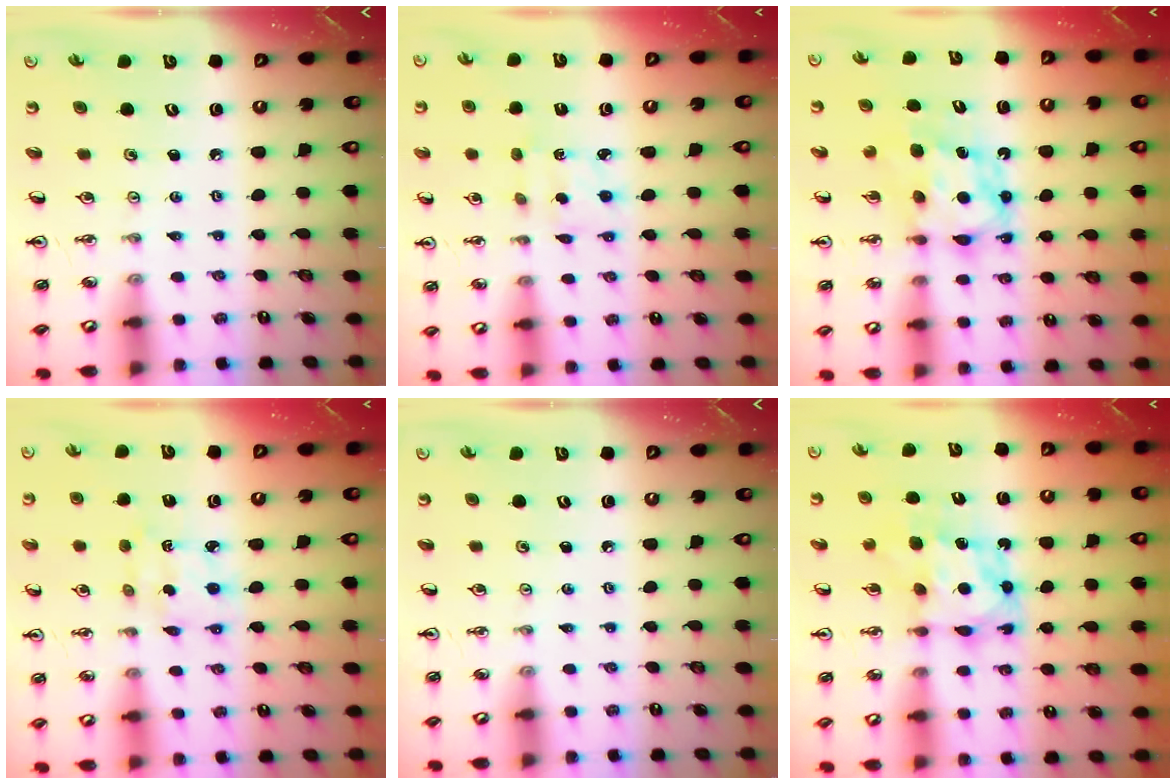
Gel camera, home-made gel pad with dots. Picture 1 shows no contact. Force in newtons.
{"total": 1.8, "press": 1.7, "slide": 0.6}
{"total": 6.5, "press": 6.5, "slide": 0.4}
{"total": 2.9, "press": 2.9, "slide": 0.2}
{"total": 0.0}
{"total": 6.7, "press": 6.7, "slide": 0.6}